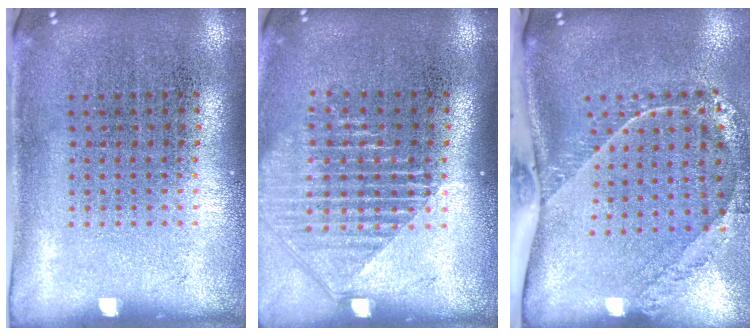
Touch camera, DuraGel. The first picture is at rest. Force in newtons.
{"total": 1.6, "press": 1.4, "slide": 0.7}
{"total": 2.4, "press": 1.7, "slide": 1.7}